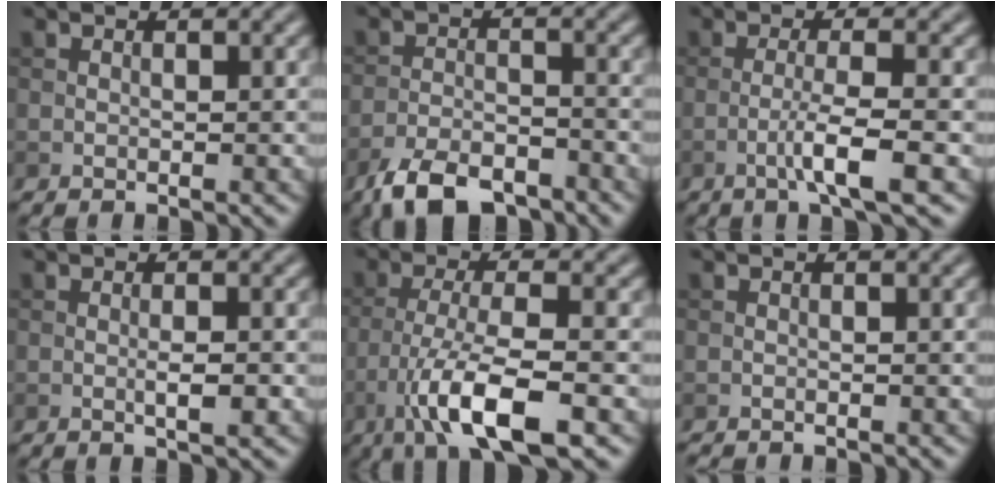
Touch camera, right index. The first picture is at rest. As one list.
[{"total": 6.3, "force": [-4.9, 2.5, 3.1], "torque": [-0.055, -0.008, -0.096]}, {"total": 3.8, "force": [-1.5, 0.3, 3.5], "torque": [-0.061, 0.009, -0.037]}, {"total": 1.6, "force": [-0.4, 0.3, 1.6], "torque": [-0.028, -0.002, -0.008]}, {"total": 8.0, "force": [-3.8, 2.1, 6.7], "torque": [-0.122, -0.001, -0.074]}, {"total": 0.5, "force": [-0.5, 0.0, 0.0], "torque": [0.002, -0.001, -0.010]}]